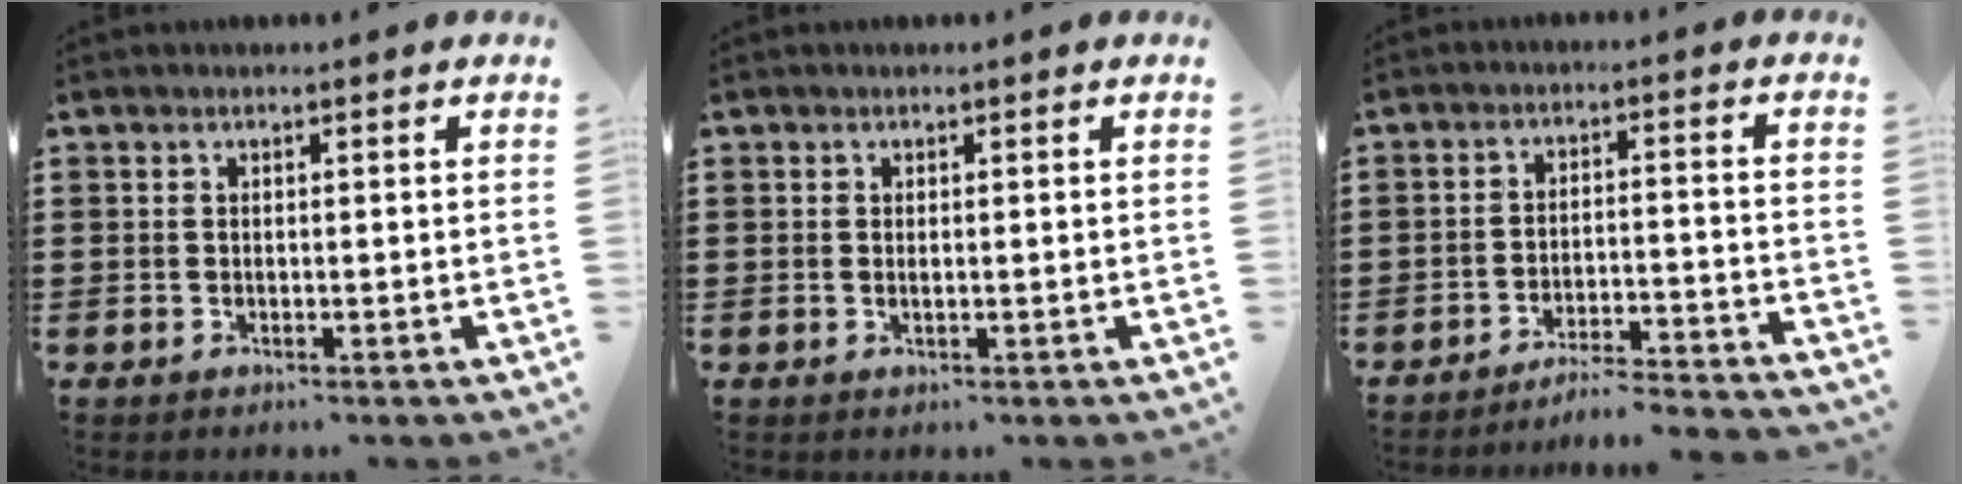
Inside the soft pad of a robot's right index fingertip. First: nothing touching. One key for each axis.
{"total": 0.6, "fx": 0.0, "fy": 0.1, "fz": 0.6, "tx": -0.012, "ty": -0.001, "tz": 0.001}
{"total": 4.8, "fx": -4.7, "fy": -0.3, "fz": 1.1, "tx": -0.022, "ty": -0.007, "tz": -0.094}